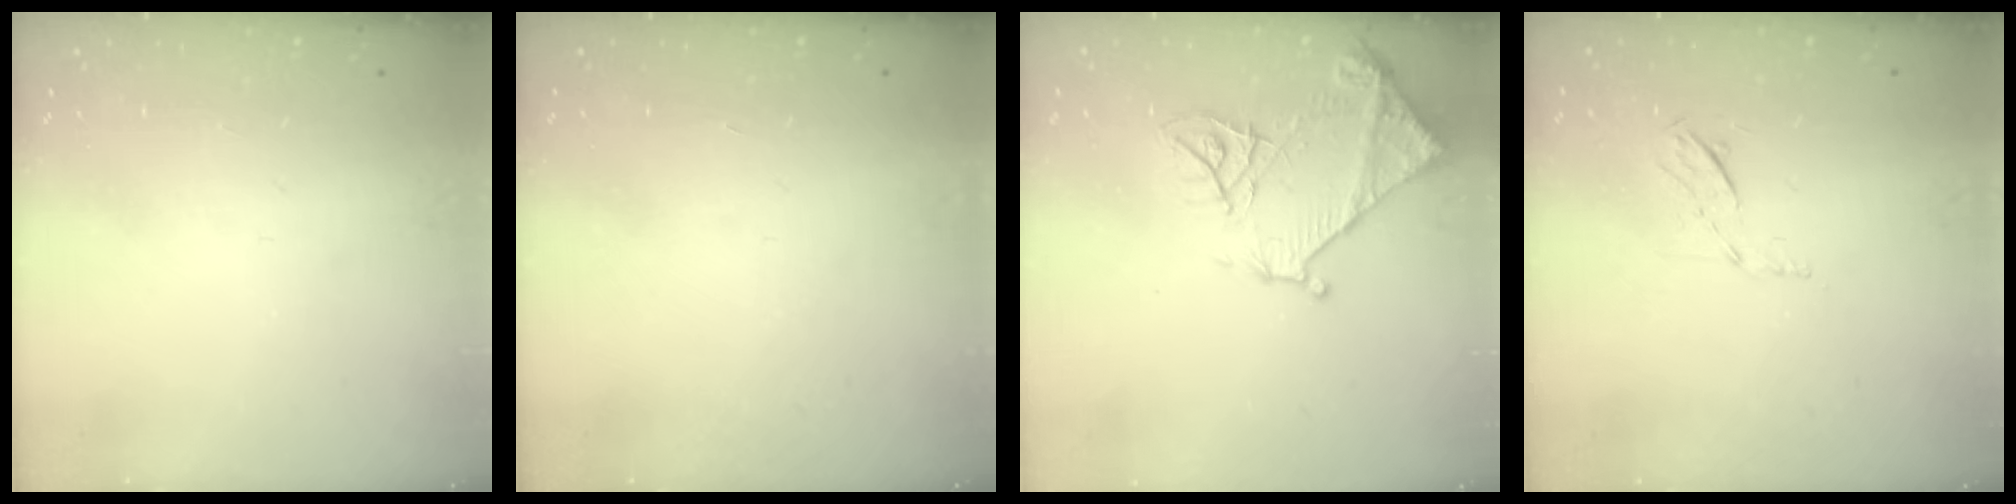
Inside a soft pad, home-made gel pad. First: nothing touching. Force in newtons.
{"total": 1.7, "press": 1.7, "slide": 0.1}
{"total": 13.0, "press": 13.0, "slide": 1.3}
{"total": 5.7, "press": 5.6, "slide": 1.2}